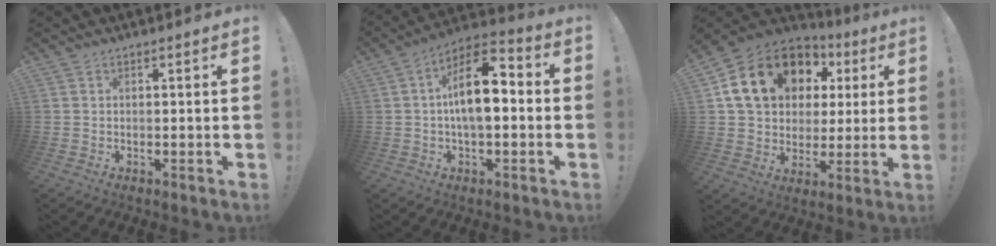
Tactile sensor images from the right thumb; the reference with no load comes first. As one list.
[{"total": 14.0, "force": [0.7, 6.5, 12.4], "torque": [-0.198, 0.006, 0.008]}, {"total": 20.3, "force": [8.3, 14.5, 11.5], "torque": [-0.185, -0.020, 0.170]}]